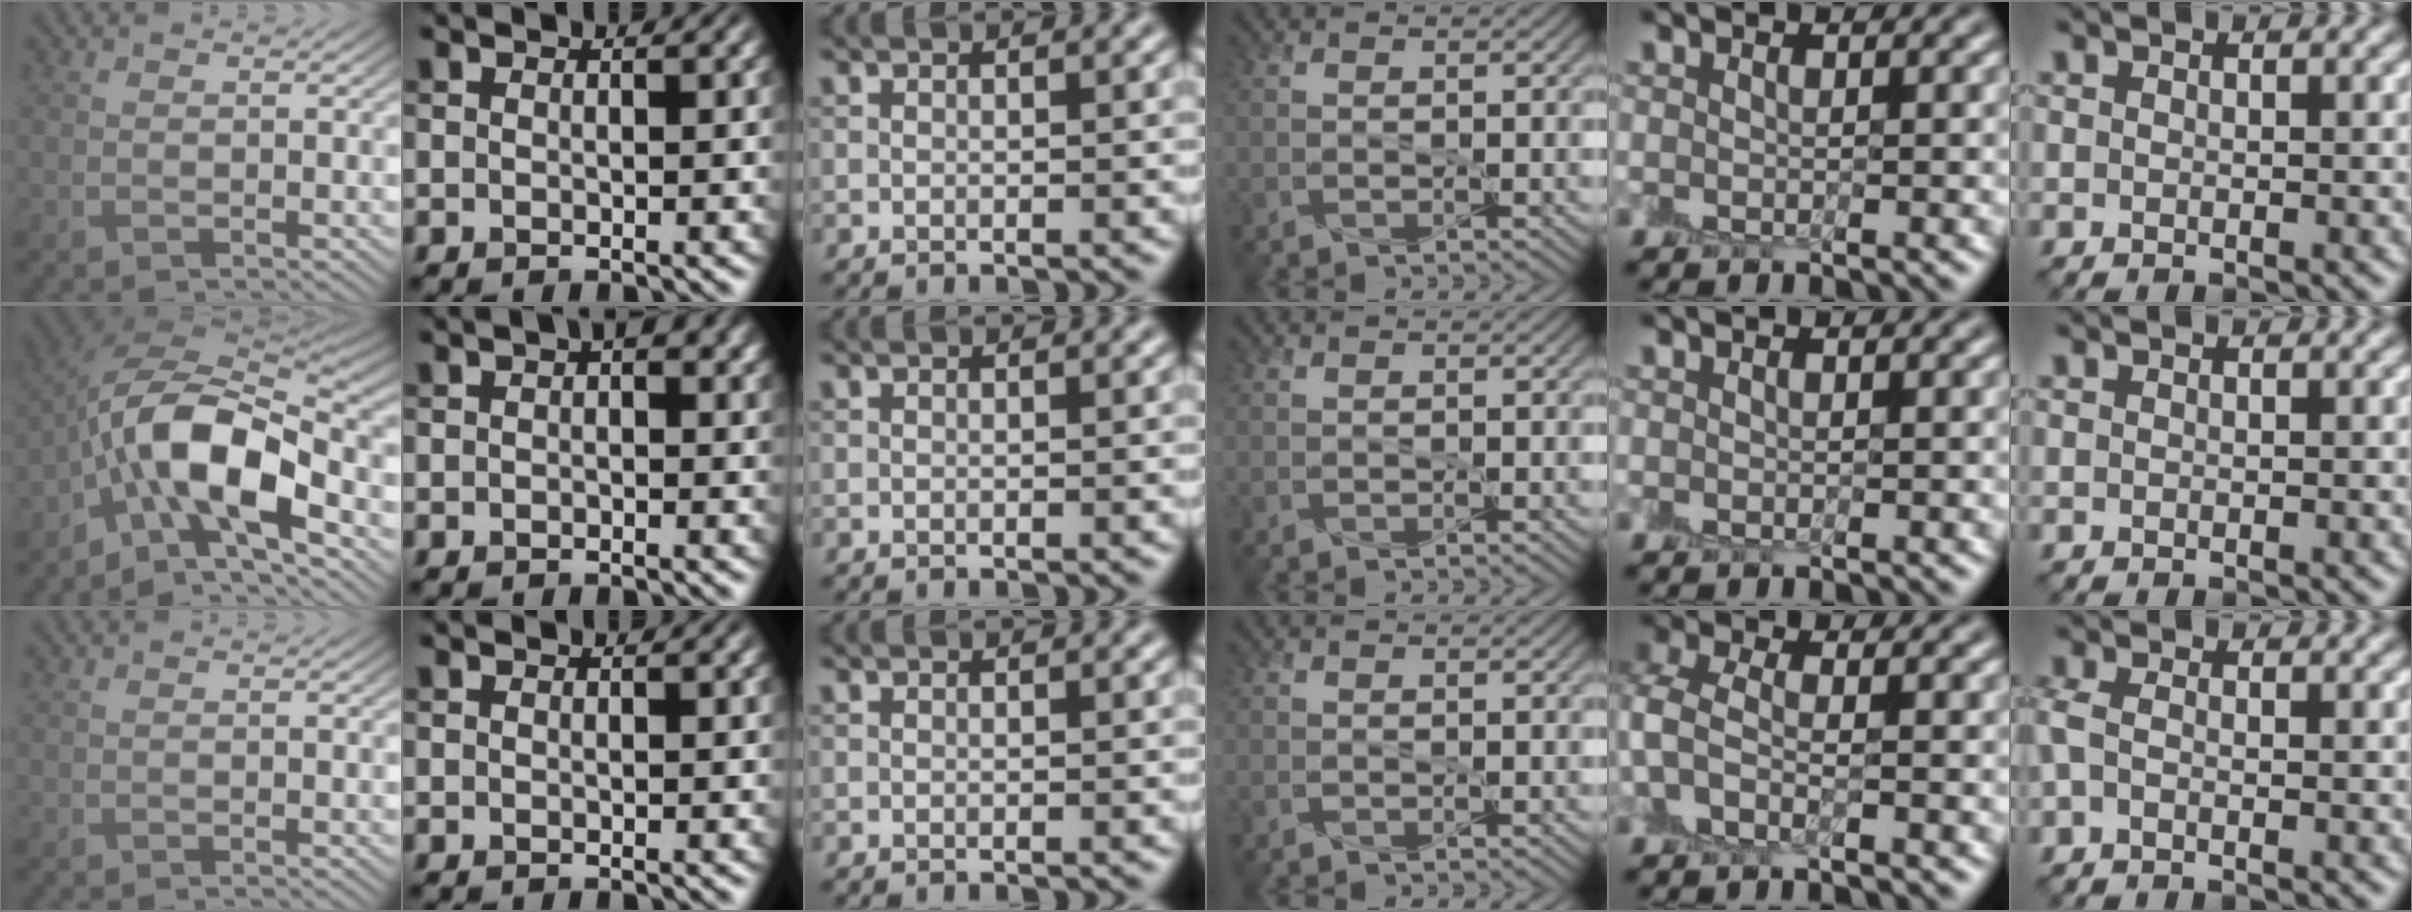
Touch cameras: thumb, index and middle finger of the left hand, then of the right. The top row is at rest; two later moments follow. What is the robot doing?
{"motion": "peel", "object": "small bumper sticker"}